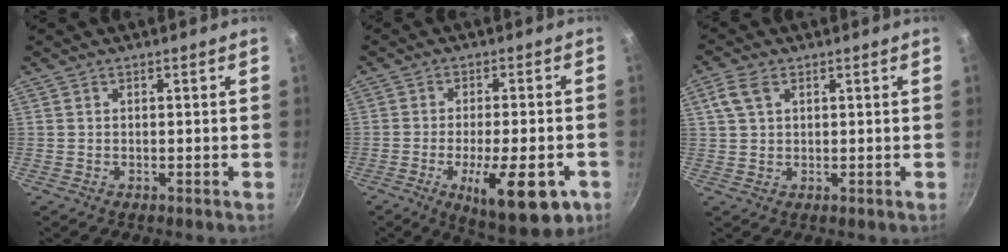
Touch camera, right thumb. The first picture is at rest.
{"total": 15.2, "force": [-5.9, 5.0, 13.1], "torque": [-0.172, 0.005, -0.079]}
{"total": 4.6, "force": [1.9, 2.9, 3.1], "torque": [-0.057, 0.005, 0.036]}